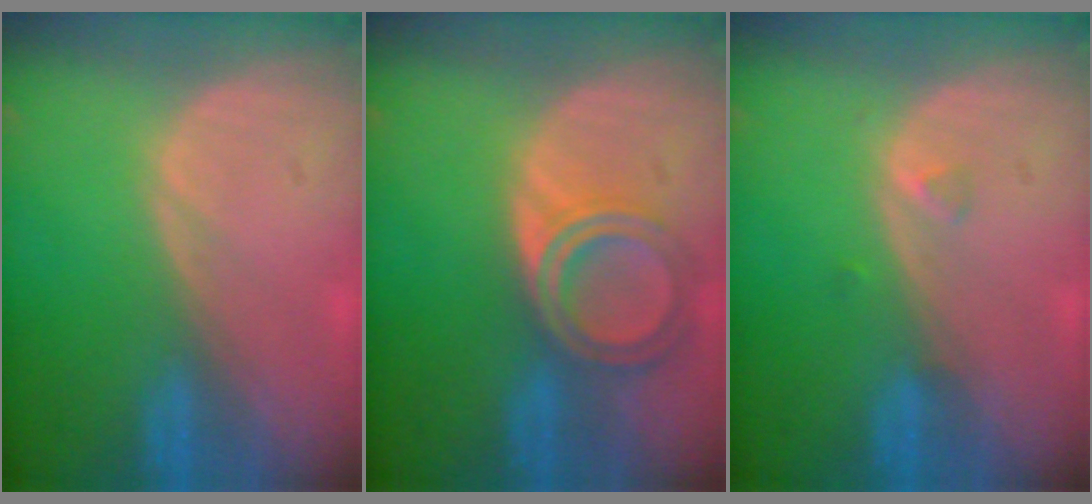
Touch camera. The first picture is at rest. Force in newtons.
{"total": 6.5, "press": 5.8, "slide": 2.9}
{"total": 1.0, "press": 1.0, "slide": 0.2}